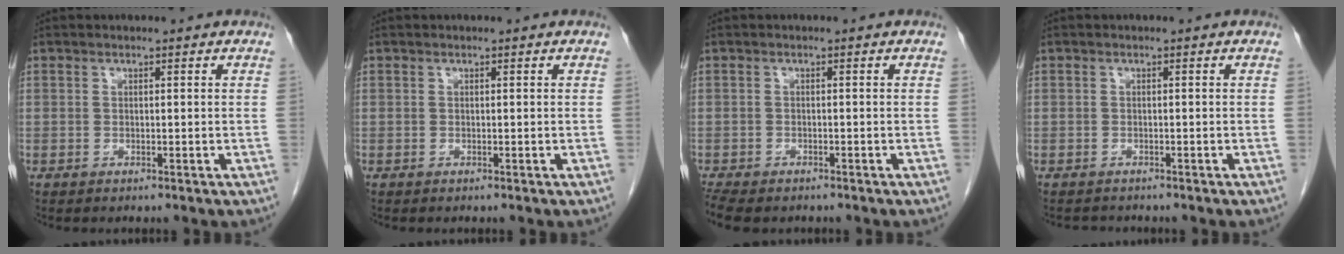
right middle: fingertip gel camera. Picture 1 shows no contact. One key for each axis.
{"total": 0.0}
{"total": 6.3, "fx": -5.1, "fy": 2.4, "fz": 2.8, "tx": -0.053, "ty": -0.012, "tz": -0.078}
{"total": 1.6, "fx": -1.5, "fy": 0.5, "fz": -0.1, "tx": -0.004, "ty": -0.006, "tz": -0.025}